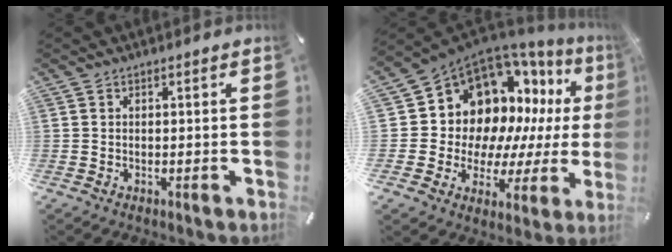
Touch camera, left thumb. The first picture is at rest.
{"total": 15.2, "force": [7.6, 11.8, 5.9], "torque": [-0.088, -0.094, 0.154]}